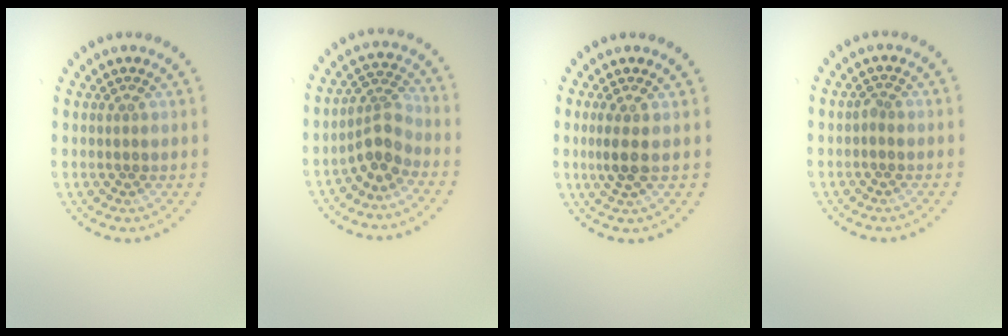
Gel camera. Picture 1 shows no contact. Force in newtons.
{"total": 2.9, "press": 2.2, "slide": 1.8}
{"total": 1.9, "press": 1.7, "slide": 1.0}
{"total": 0.7, "press": 0.6, "slide": 0.3}